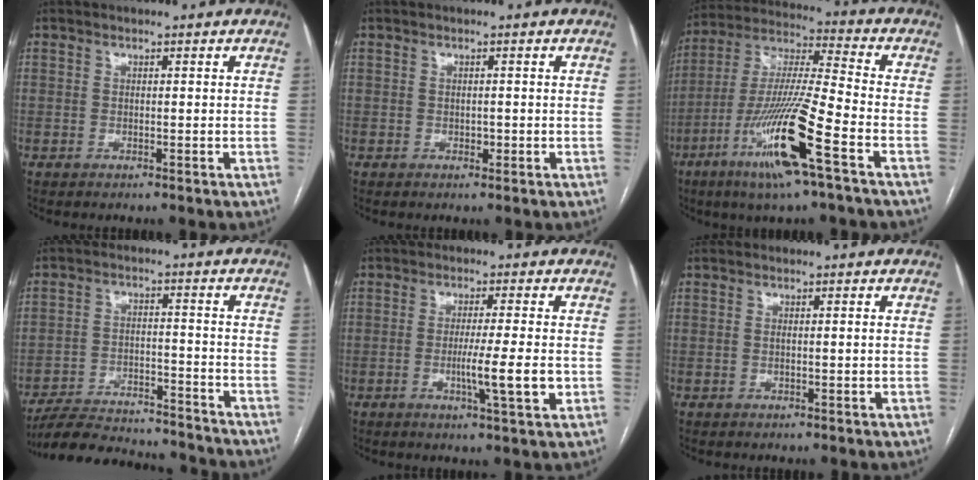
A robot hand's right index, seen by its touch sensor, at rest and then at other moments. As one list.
[{"total": 0.7, "force": [-0.2, 0.6, 0.4], "torque": [-0.004, 0.002, -0.002]}, {"total": 17.0, "force": [-7.8, 0.0, 15.0], "torque": [-0.311, -0.025, -0.149]}, {"total": 17.0, "force": [-16.0, 3.1, 4.6], "torque": [-0.090, 0.001, -0.232]}, {"total": 6.7, "force": [-1.5, -0.3, 6.5], "torque": [-0.107, -0.012, -0.024]}, {"total": 0.9, "force": [-0.1, -0.2, 0.9], "torque": [-0.017, -0.001, 0.000]}]